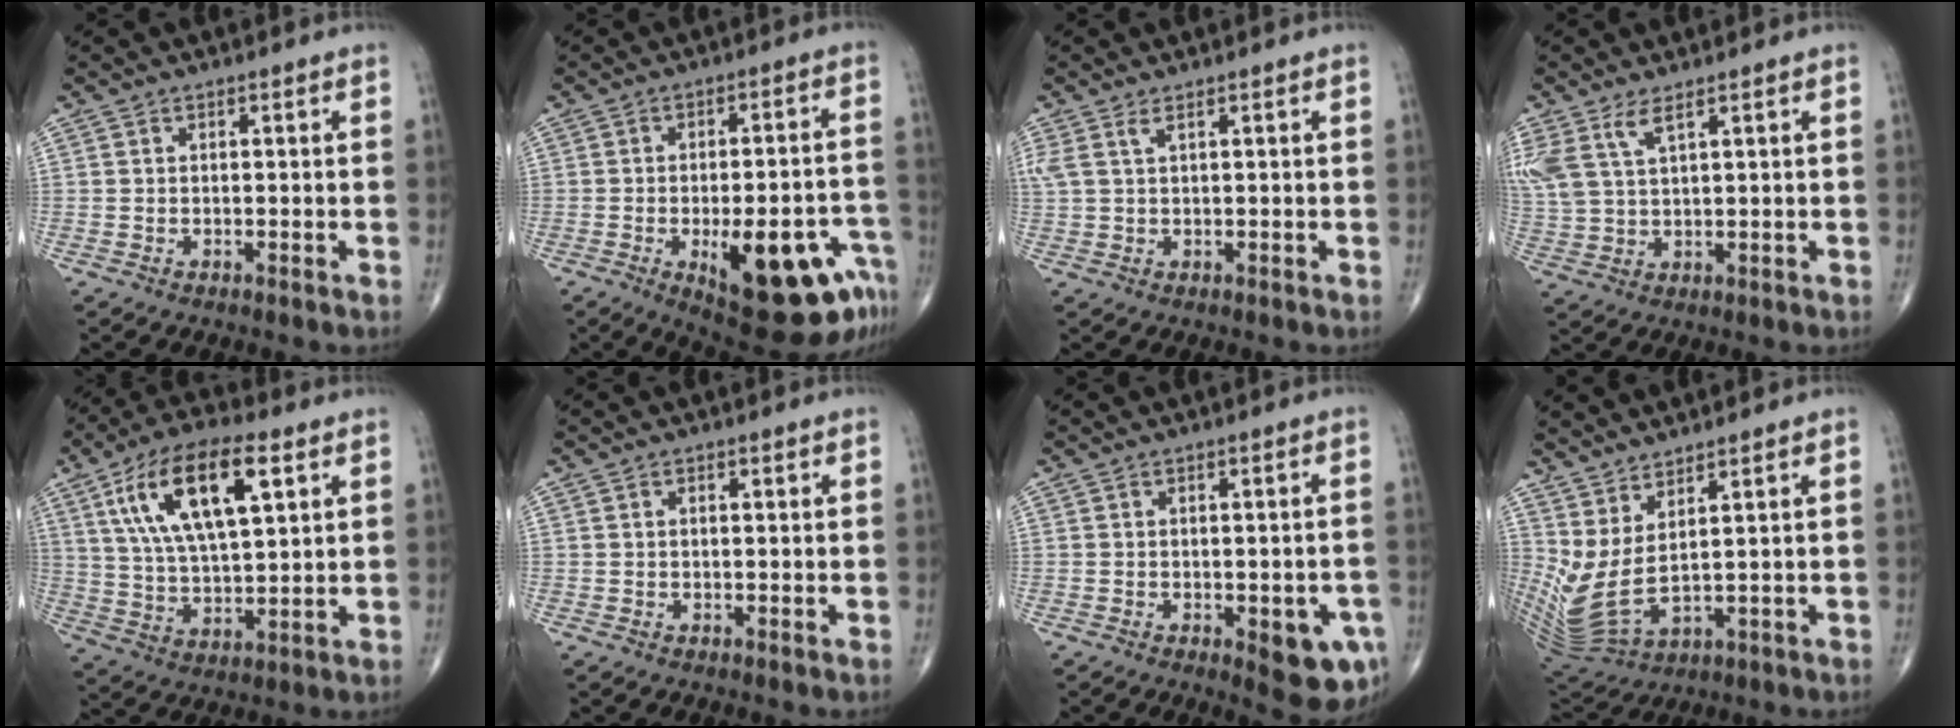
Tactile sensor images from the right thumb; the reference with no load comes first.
{"total": 20.2, "force": [-8.7, 7.5, 16.5], "torque": [-0.156, 0.030, -0.101]}
{"total": 2.7, "force": [1.5, 0.8, 2.1], "torque": [-0.057, 0.012, 0.041]}
{"total": 7.3, "force": [4.2, 2.8, 5.3], "torque": [-0.131, -0.009, 0.095]}
{"total": 17.9, "force": [7.0, 7.2, 14.9], "torque": [-0.263, -0.007, 0.128]}
{"total": 0.6, "force": [0.1, 0.3, 0.5], "torque": [-0.012, 0.001, 0.002]}
{"total": 9.0, "force": [-3.2, 3.4, 7.6], "torque": [-0.073, 0.004, -0.030]}
{"total": 9.9, "force": [3.8, 2.8, 8.7], "torque": [-0.203, -0.038, 0.094]}